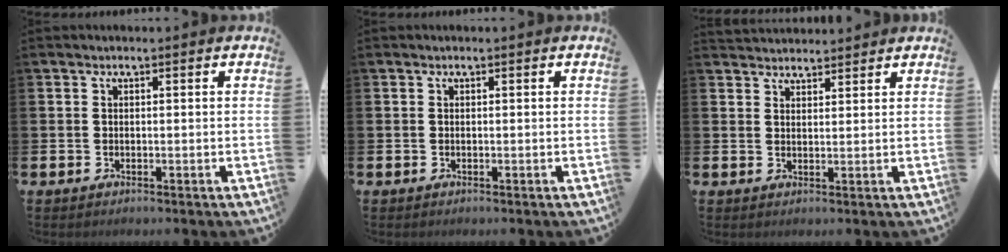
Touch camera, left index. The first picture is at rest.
{"total": 0.0}
{"total": 2.8, "force": [2.7, 0.6, -0.2], "torque": [0.000, -0.011, 0.050]}